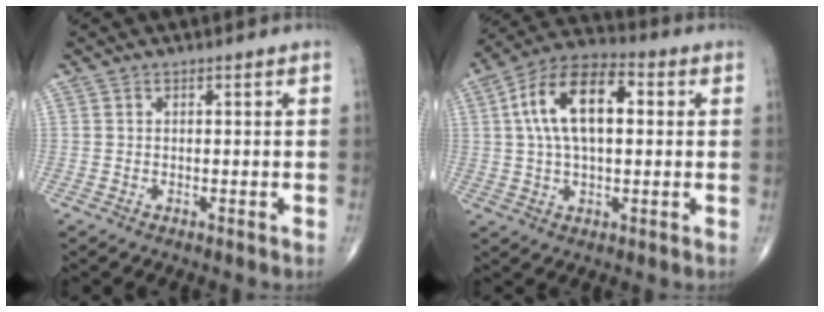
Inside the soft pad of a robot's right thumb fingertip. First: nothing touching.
{"total": 14.8, "force": [2.7, 7.7, 12.4], "torque": [-0.223, 0.027, 0.041]}